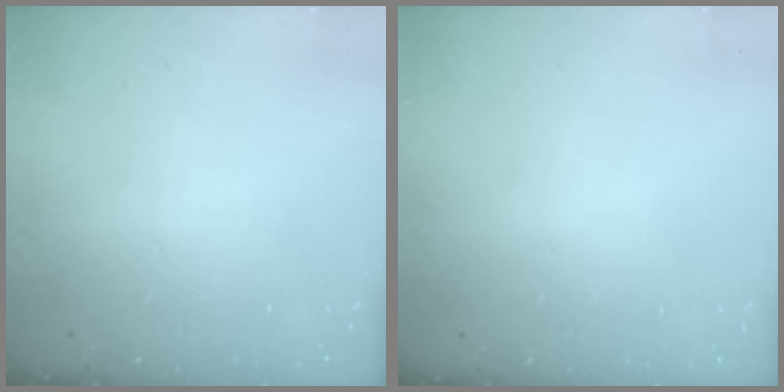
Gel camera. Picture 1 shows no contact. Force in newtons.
{"total": 0.0}